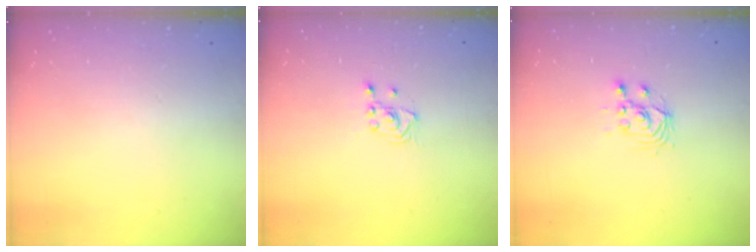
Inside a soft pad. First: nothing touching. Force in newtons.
{"total": 2.5, "press": 2.4, "slide": 0.9}
{"total": 3.6, "press": 3.6, "slide": 0.3}